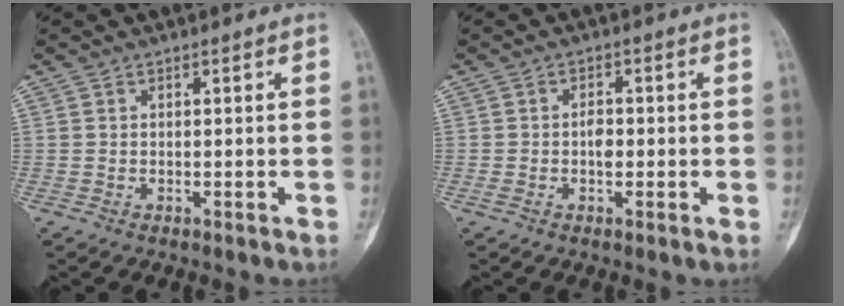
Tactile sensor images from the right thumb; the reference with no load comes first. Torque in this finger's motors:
{"motor_torque": [0.69, 0.91, 0.65, -0.25, 0.24]}